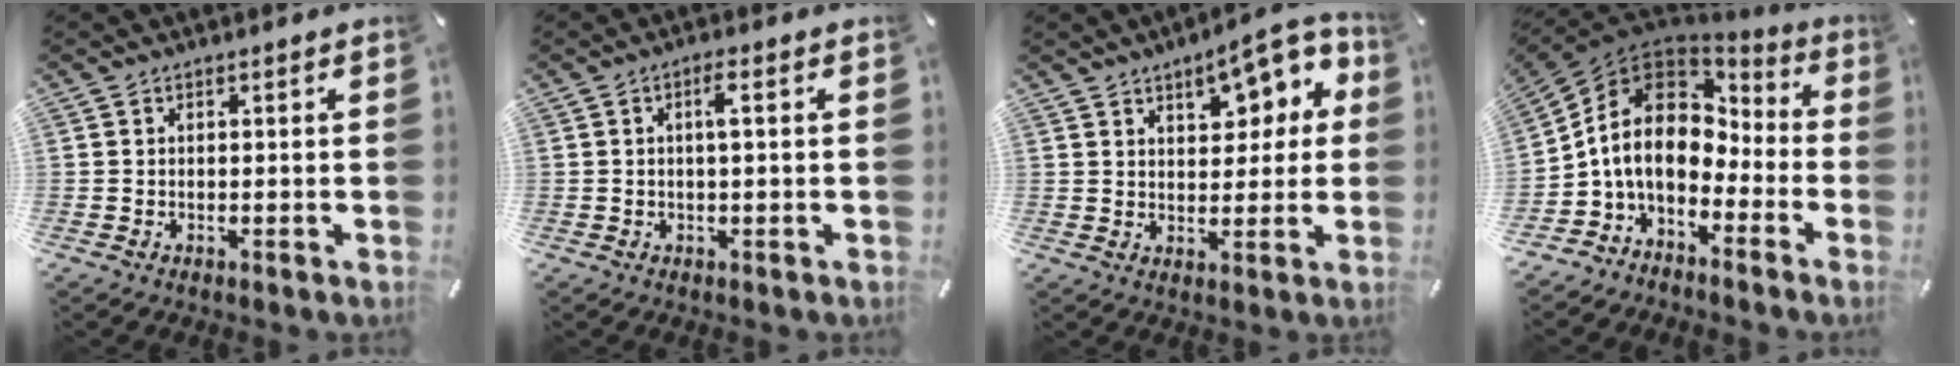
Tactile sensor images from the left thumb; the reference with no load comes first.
{"total": 3.3, "force": [0.4, 0.7, 3.2], "torque": [-0.054, 0.004, 0.001]}
{"total": 11.2, "force": [5.7, 6.1, 7.6], "torque": [-0.079, -0.032, 0.092]}
{"total": 11.7, "force": [-0.8, 9.1, 7.2], "torque": [-0.165, 0.002, -0.022]}